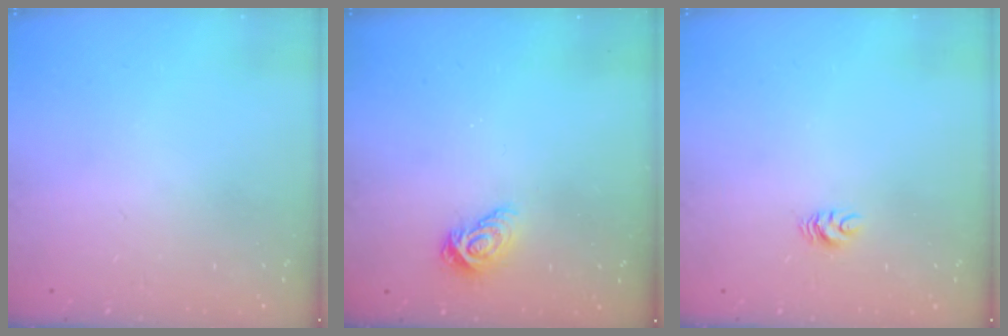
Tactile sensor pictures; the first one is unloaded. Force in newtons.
{"total": 7.4, "press": 7.4, "slide": 0.2}
{"total": 5.0, "press": 5.0, "slide": 0.4}